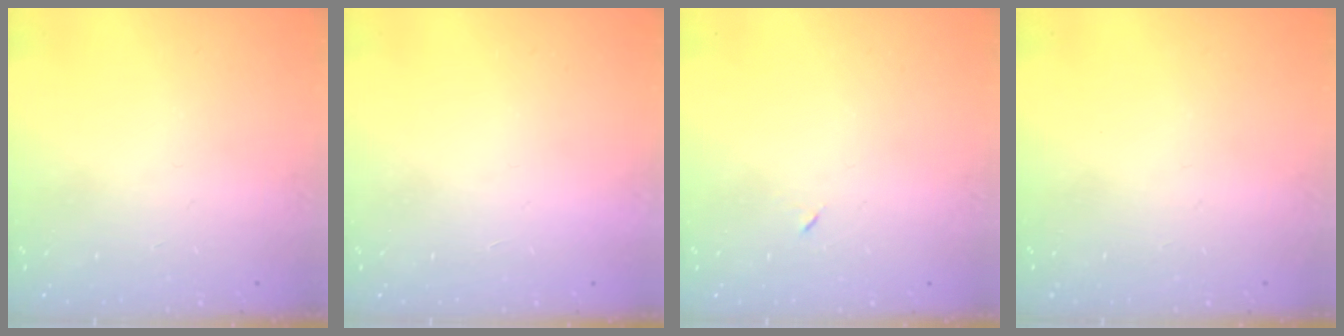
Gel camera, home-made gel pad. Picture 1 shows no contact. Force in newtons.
{"total": 1.7, "press": 1.6, "slide": 0.1}
{"total": 3.3, "press": 3.2, "slide": 0.7}
{"total": 0.0}